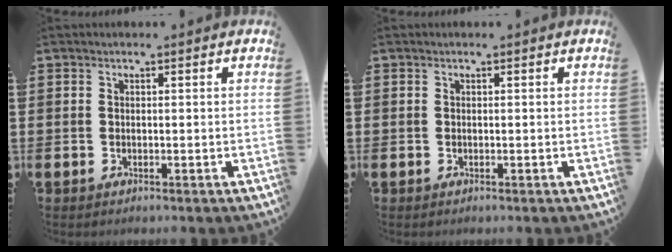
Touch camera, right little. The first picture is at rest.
{"total": 0.0}